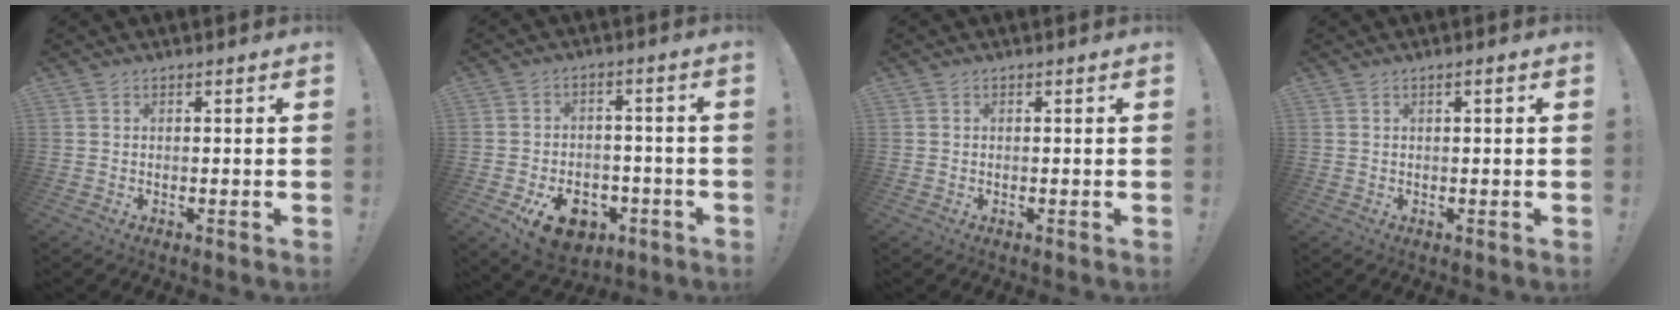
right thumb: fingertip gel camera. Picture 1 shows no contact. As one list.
[{"total": 11.9, "force": [-6.1, 7.7, 6.7], "torque": [-0.092, 0.046, -0.098]}, {"total": 0.0}, {"total": 1.2, "force": [0.2, 0.0, 1.2], "torque": [-0.020, 0.000, 0.002]}]